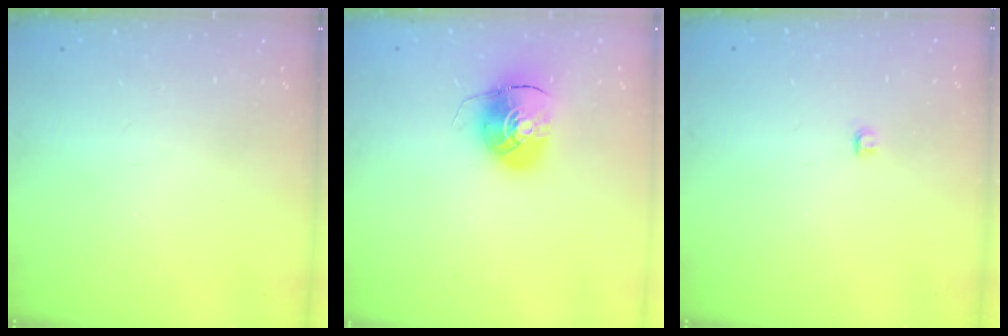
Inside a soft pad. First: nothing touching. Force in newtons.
{"total": 9.1, "press": 9.1, "slide": 0.5}
{"total": 2.8, "press": 2.7, "slide": 0.3}